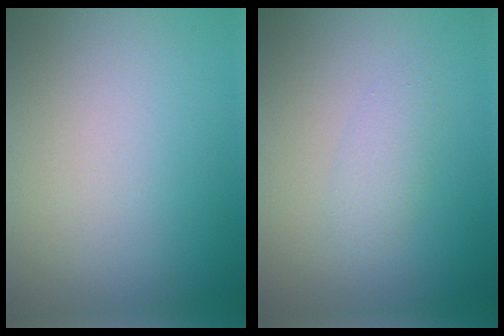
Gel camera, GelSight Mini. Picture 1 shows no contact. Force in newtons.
{"total": 1.5, "press": 1.5, "slide": 0.1}